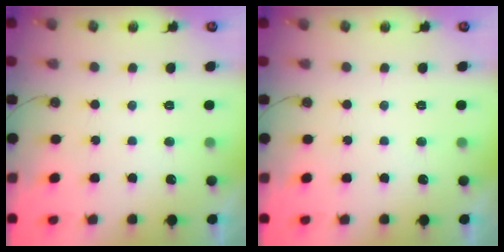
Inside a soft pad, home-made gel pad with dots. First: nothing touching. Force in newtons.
{"total": 0.8, "press": 0.5, "slide": 0.6}